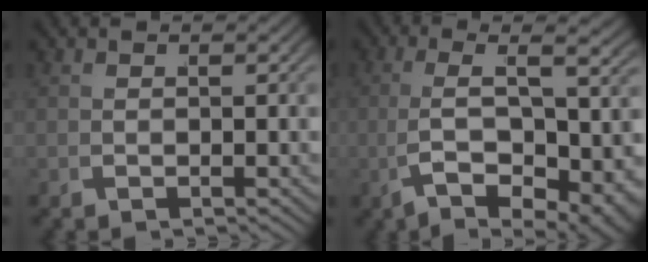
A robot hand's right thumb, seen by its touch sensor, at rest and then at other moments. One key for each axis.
{"total": 8.6, "fx": -1.0, "fy": 3.4, "fz": 7.8, "tx": -0.153, "ty": -0.019, "tz": 0.000}